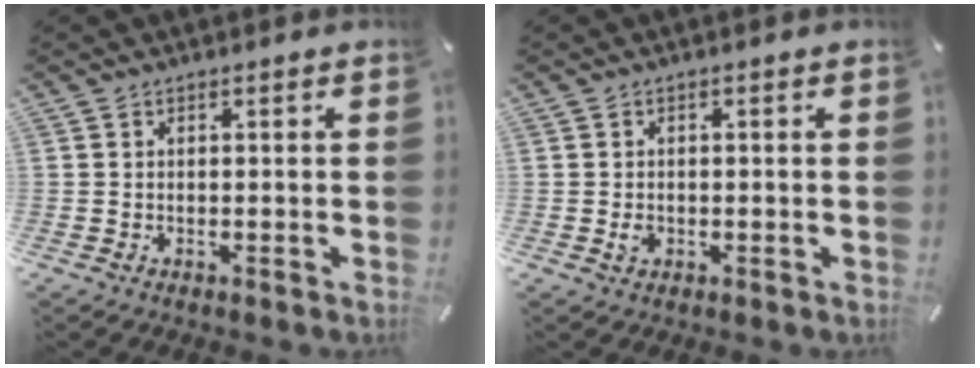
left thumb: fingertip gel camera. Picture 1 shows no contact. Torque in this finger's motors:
{"motor_torque": [-0.04, 0.58, -0.17, -0.07, 0.00]}